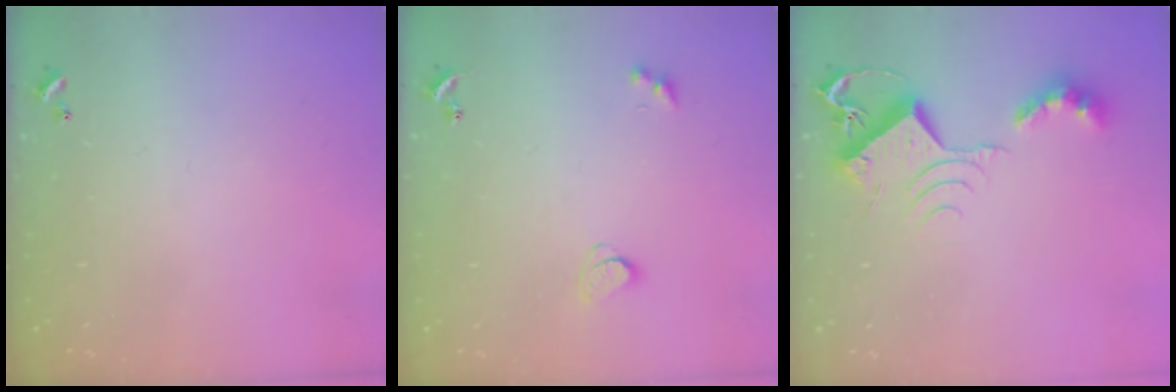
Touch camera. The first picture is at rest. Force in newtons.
{"total": 2.2, "press": 2.1, "slide": 0.7}
{"total": 11.2, "press": 11.2, "slide": 0.4}